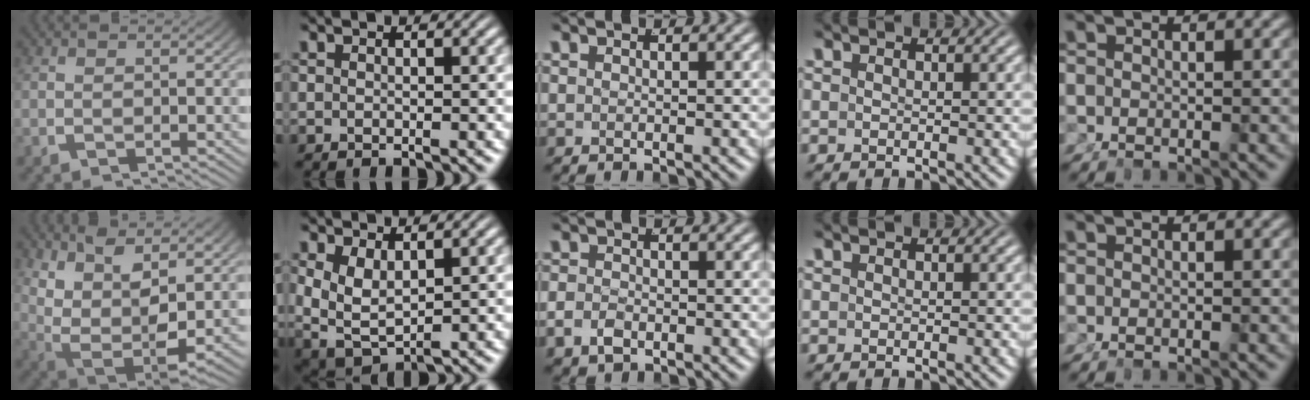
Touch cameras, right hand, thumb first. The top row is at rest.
{"thumb": {"total": 13.7, "force": [-0.1, 9.3, 9.9], "torque": [-0.237, -0.074, 0.032]}, "index": {"total": 7.0, "force": [-0.2, 5.8, 3.9], "torque": [-0.118, -0.037, 0.009]}, "middle": {"total": 2.0, "force": [-1.0, 1.4, 0.9], "torque": [-0.026, -0.009, -0.012]}}